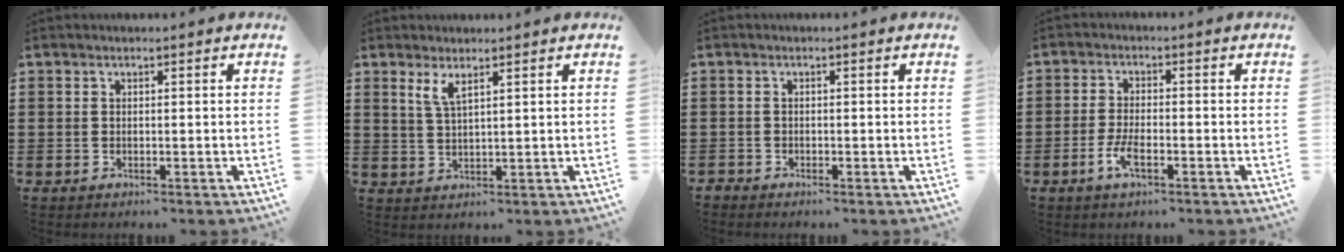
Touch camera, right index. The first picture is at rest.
{"total": 2.8, "force": [1.9, 0.6, 2.1], "torque": [-0.046, 0.002, 0.033]}
{"total": 0.8, "force": [-0.8, 0.3, 0.0], "torque": [-0.002, 0.001, -0.018]}
{"total": 3.9, "force": [-1.8, 1.3, 3.2], "torque": [-0.074, -0.002, -0.038]}